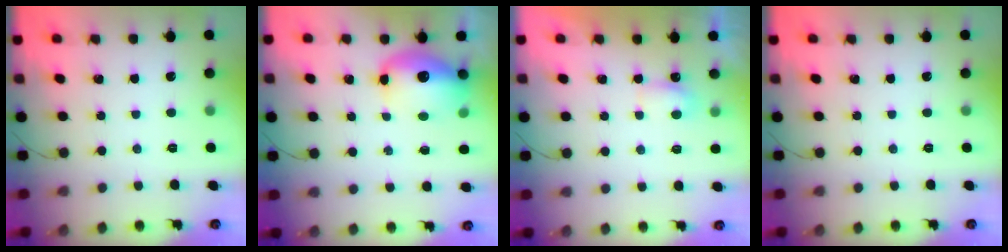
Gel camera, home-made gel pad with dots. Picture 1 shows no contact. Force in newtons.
{"total": 12.6, "press": 12.3, "slide": 3.0}
{"total": 3.7, "press": 3.5, "slide": 1.1}
{"total": 0.0}